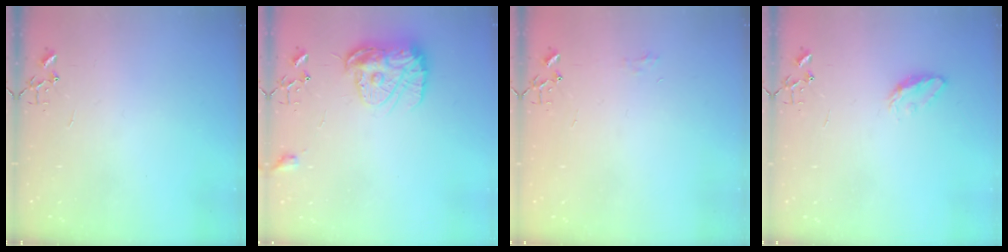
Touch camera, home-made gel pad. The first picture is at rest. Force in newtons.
{"total": 13.0, "press": 13.0, "slide": 1.3}
{"total": 5.2, "press": 5.2, "slide": 0.7}
{"total": 5.9, "press": 5.8, "slide": 0.7}